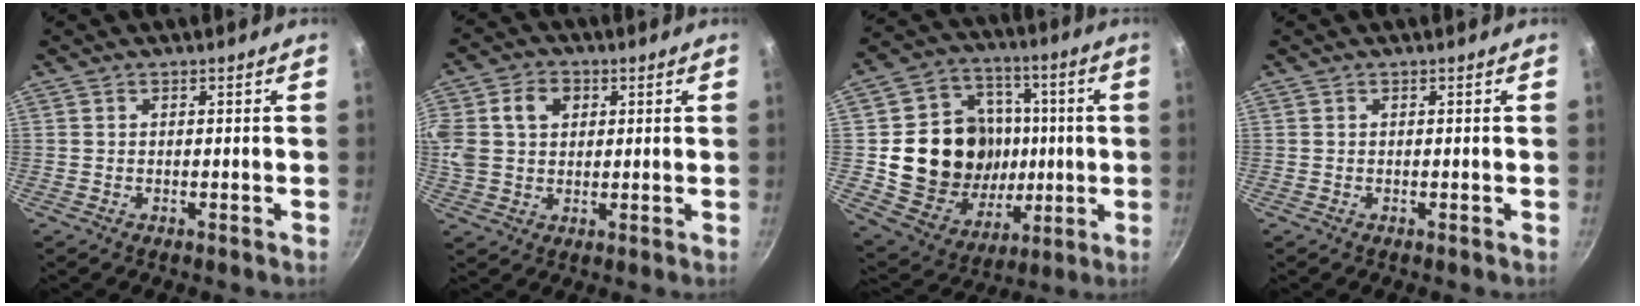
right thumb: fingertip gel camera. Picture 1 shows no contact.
{"total": 12.0, "force": [3.0, 9.4, 6.9], "torque": [-0.146, 0.018, 0.049]}
{"total": 21.7, "force": [0.5, 18.2, 11.7], "torque": [-0.174, 0.019, 0.020]}
{"total": 0.0}